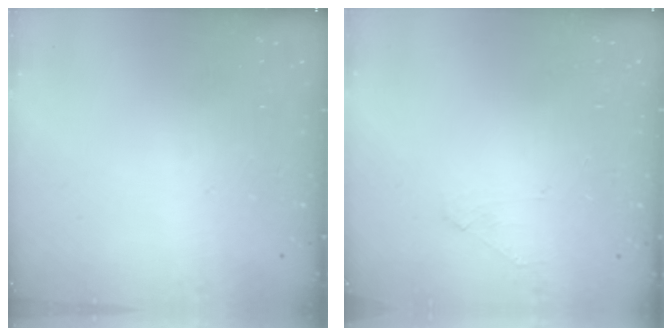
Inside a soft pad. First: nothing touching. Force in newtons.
{"total": 3.2, "press": 3.2, "slide": 0.6}